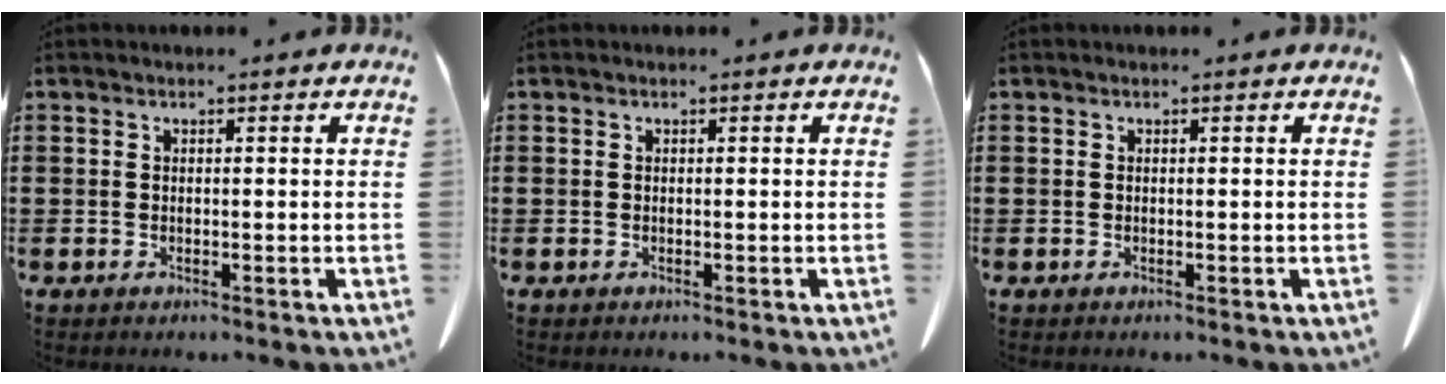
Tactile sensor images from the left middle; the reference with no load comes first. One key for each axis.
{"total": 0.0}
{"total": 0.0}